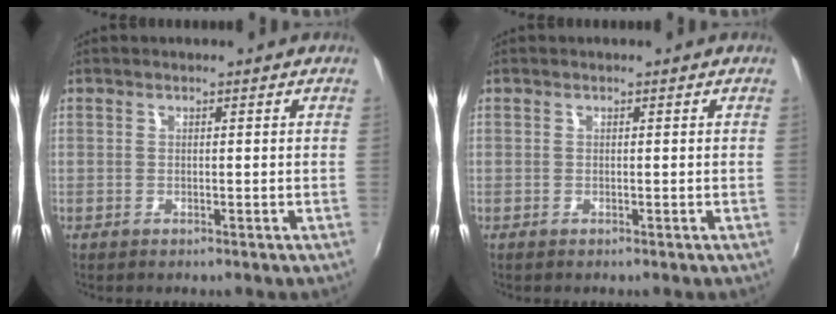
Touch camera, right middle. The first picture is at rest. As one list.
[{"total": 0.0}]